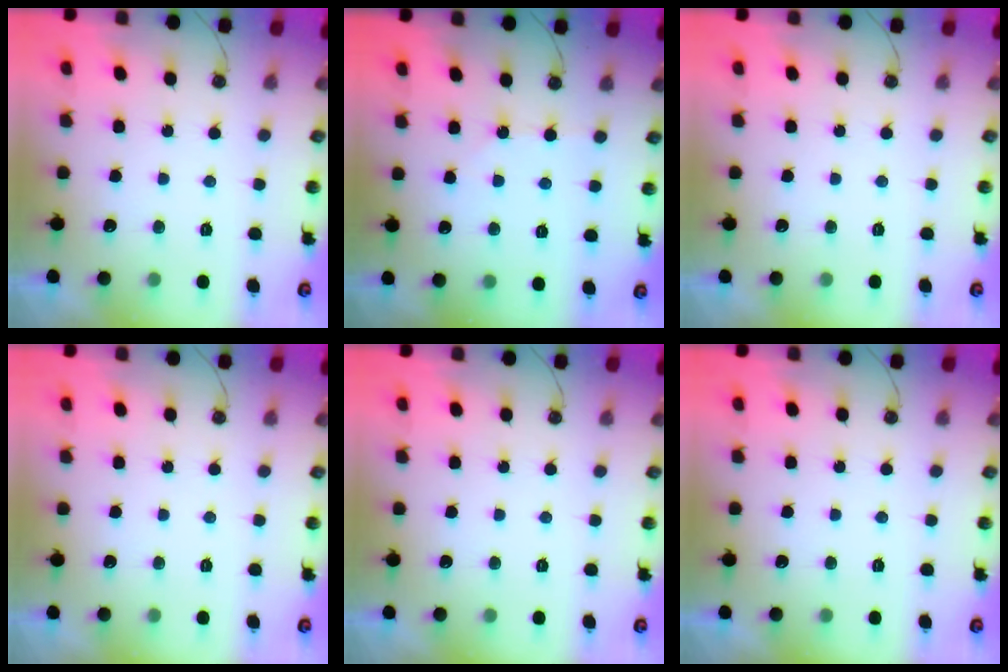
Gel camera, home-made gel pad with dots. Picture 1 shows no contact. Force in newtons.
{"total": 2.8, "press": 2.7, "slide": 0.5}
{"total": 0.0}
{"total": 0.0}
{"total": 0.0}
{"total": 0.0}